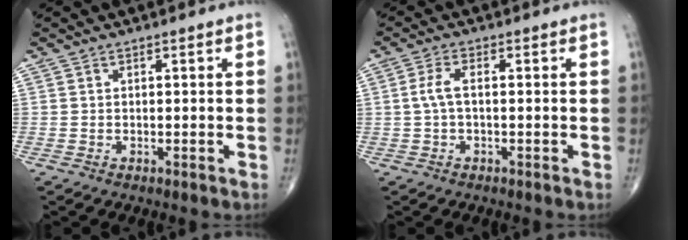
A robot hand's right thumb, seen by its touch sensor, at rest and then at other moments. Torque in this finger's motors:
{"motor_torque": [-0.49, 0.45, 0.07, 0.05, 0.09]}